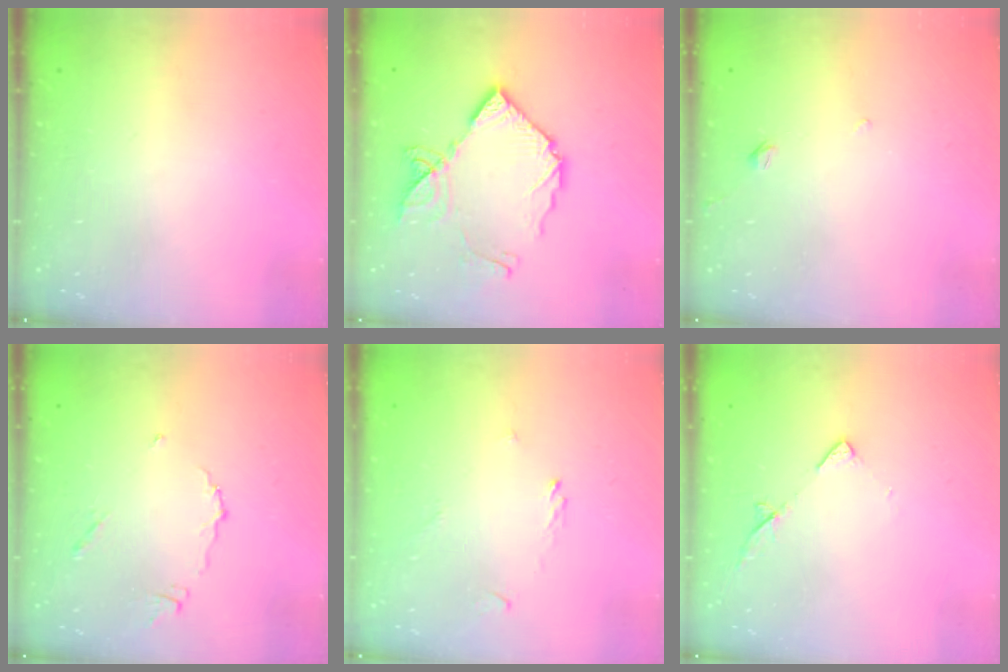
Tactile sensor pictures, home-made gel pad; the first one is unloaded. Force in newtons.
{"total": 14.1, "press": 14.0, "slide": 1.7}
{"total": 2.0, "press": 1.9, "slide": 0.5}
{"total": 5.0, "press": 4.9, "slide": 0.5}
{"total": 1.4, "press": 1.3, "slide": 0.4}
{"total": 7.5, "press": 7.4, "slide": 0.8}